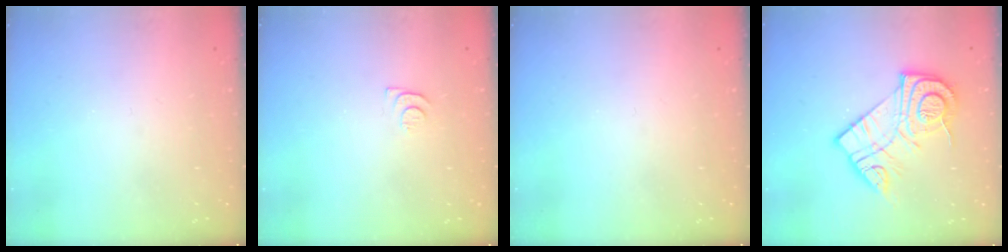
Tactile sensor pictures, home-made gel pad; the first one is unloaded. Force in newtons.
{"total": 4.1, "press": 4.0, "slide": 0.6}
{"total": 0.0}
{"total": 16.1, "press": 16.1, "slide": 1.5}